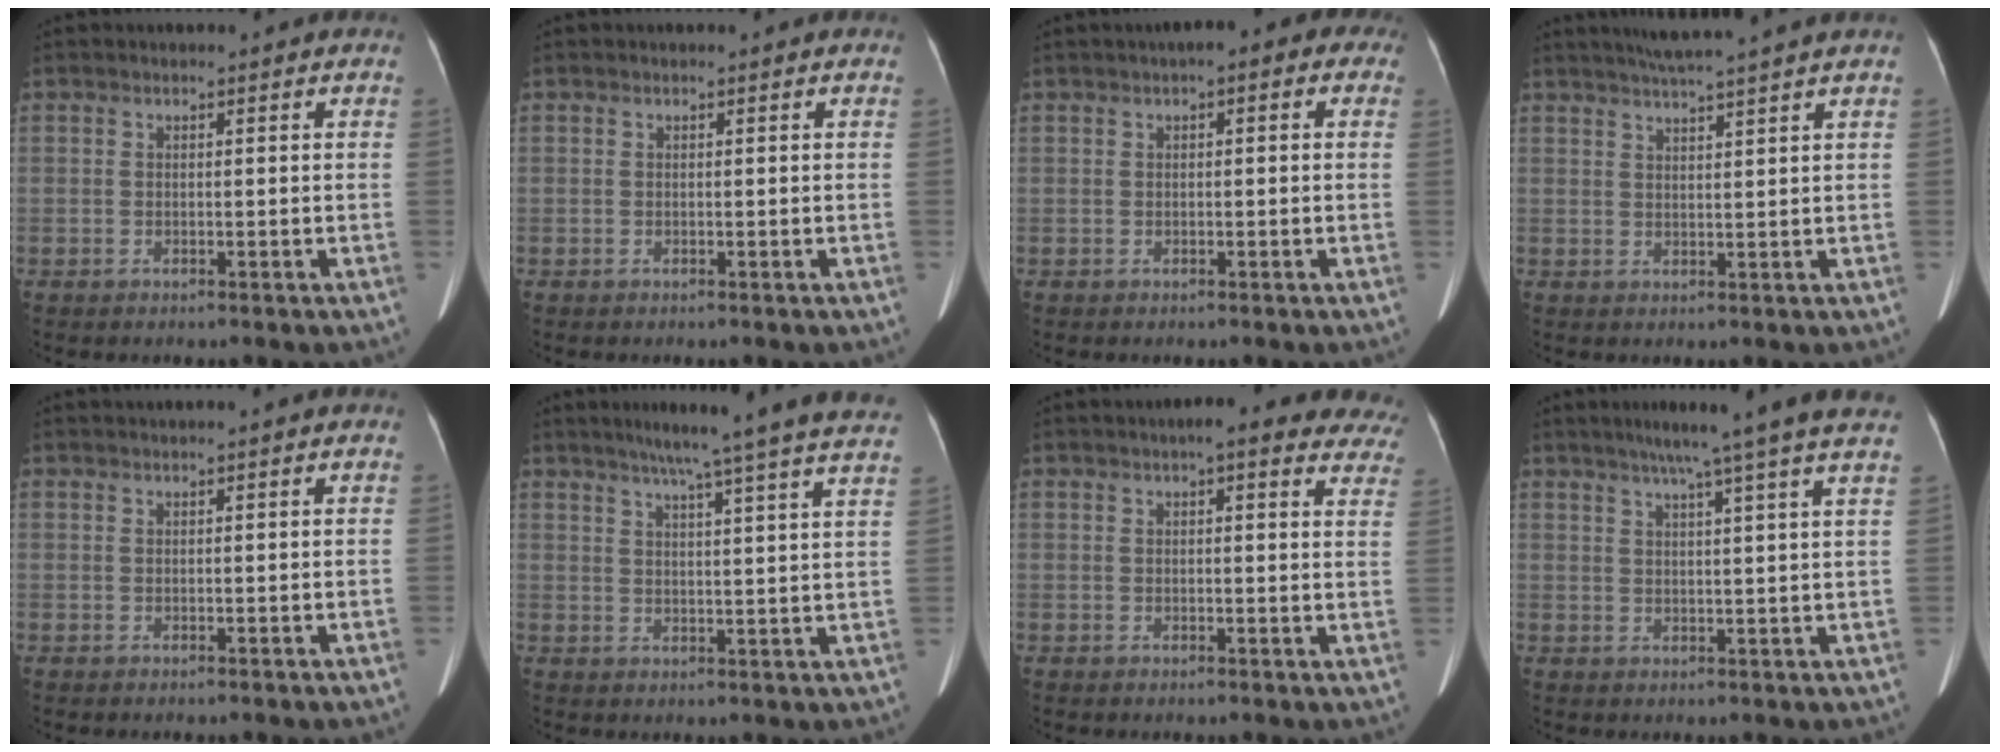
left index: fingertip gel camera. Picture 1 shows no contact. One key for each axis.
{"total": 0.0}
{"total": 4.0, "fx": 1.5, "fy": 1.6, "fz": 3.4, "tx": -0.034, "ty": 0.023, "tz": 0.007}
{"total": 7.2, "fx": 6.2, "fy": -1.3, "fz": 3.5, "tx": -0.057, "ty": 0.016, "tz": 0.088}
{"total": 1.0, "fx": 0.8, "fy": -0.3, "fz": 0.6, "tx": -0.014, "ty": 0.013, "tz": 0.024}
{"total": 19.5, "fx": 16.8, "fy": -1.3, "fz": 10.0, "tx": -0.150, "ty": -0.020, "tz": 0.203}
{"total": 14.1, "fx": 11.9, "fy": 3.3, "fz": 6.7, "tx": -0.048, "ty": 0.006, "tz": 0.116}
{"total": 12.9, "fx": 10.3, "fy": -1.6, "fz": 7.6, "tx": -0.110, "ty": 0.005, "tz": 0.118}